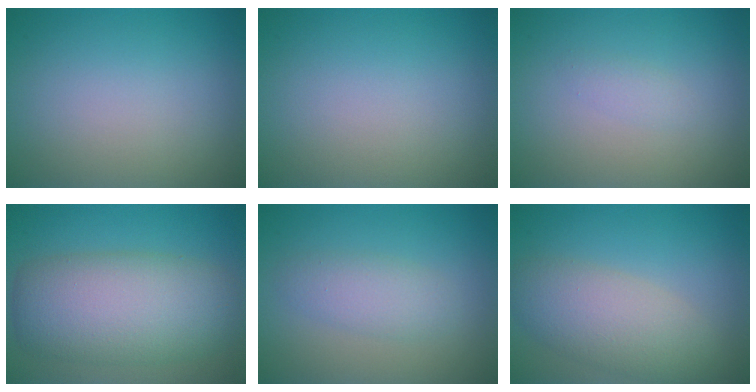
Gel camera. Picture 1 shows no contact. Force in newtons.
{"total": 0.0}
{"total": 0.8, "press": 0.8, "slide": 0.0}
{"total": 8.9, "press": 8.9, "slide": 0.7}
{"total": 2.5, "press": 2.5, "slide": 0.1}
{"total": 5.1, "press": 5.1, "slide": 0.4}